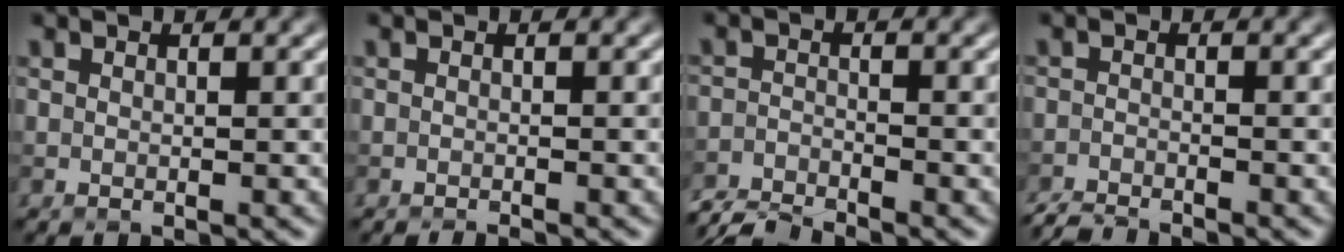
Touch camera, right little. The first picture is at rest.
{"total": 1.0, "force": [-0.9, 0.1, 0.5], "torque": [0.001, -0.002, -0.016]}
{"total": 3.4, "force": [-3.3, 0.2, 0.7], "torque": [-0.015, -0.005, -0.073]}
{"total": 2.7, "force": [-2.6, 0.2, 0.6], "torque": [-0.011, -0.007, -0.054]}